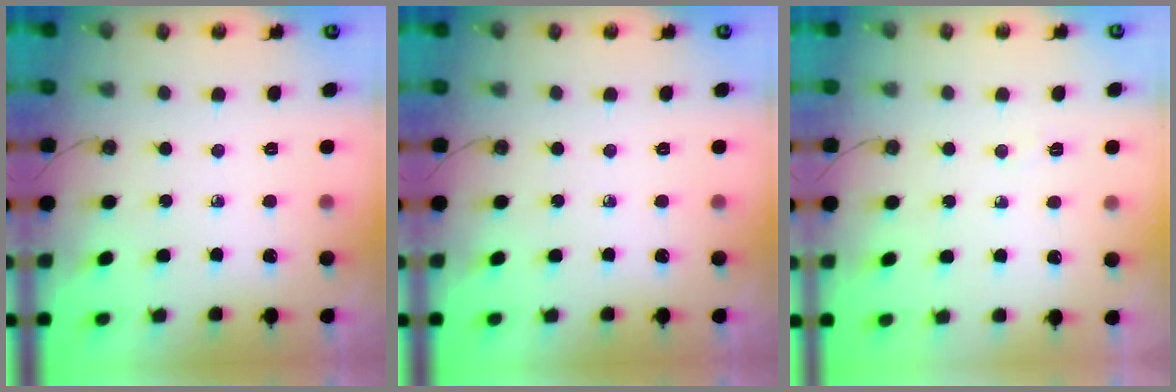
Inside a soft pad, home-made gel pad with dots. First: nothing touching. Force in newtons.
{"total": 0.0}
{"total": 3.1, "press": 3.0, "slide": 0.7}